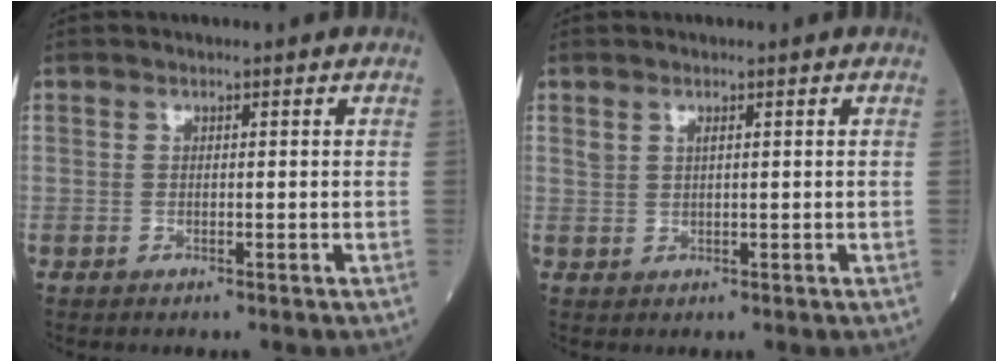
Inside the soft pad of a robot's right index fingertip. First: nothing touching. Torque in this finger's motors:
{"motor_torque": [-0.03, 0.04, 0.00, 0.01]}